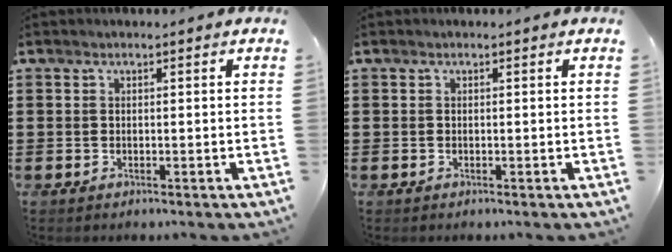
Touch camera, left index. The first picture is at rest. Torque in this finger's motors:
{"motor_torque": [-0.02, -0.01, 0.00, 0.00]}